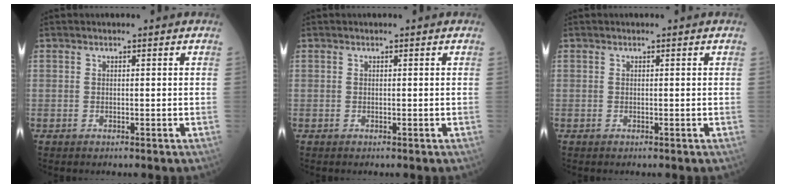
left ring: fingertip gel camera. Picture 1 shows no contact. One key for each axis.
{"total": 0.0}
{"total": 0.0}